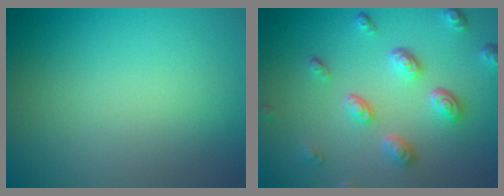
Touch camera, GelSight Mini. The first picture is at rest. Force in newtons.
{"total": 4.5, "press": 3.6, "slide": 2.8}